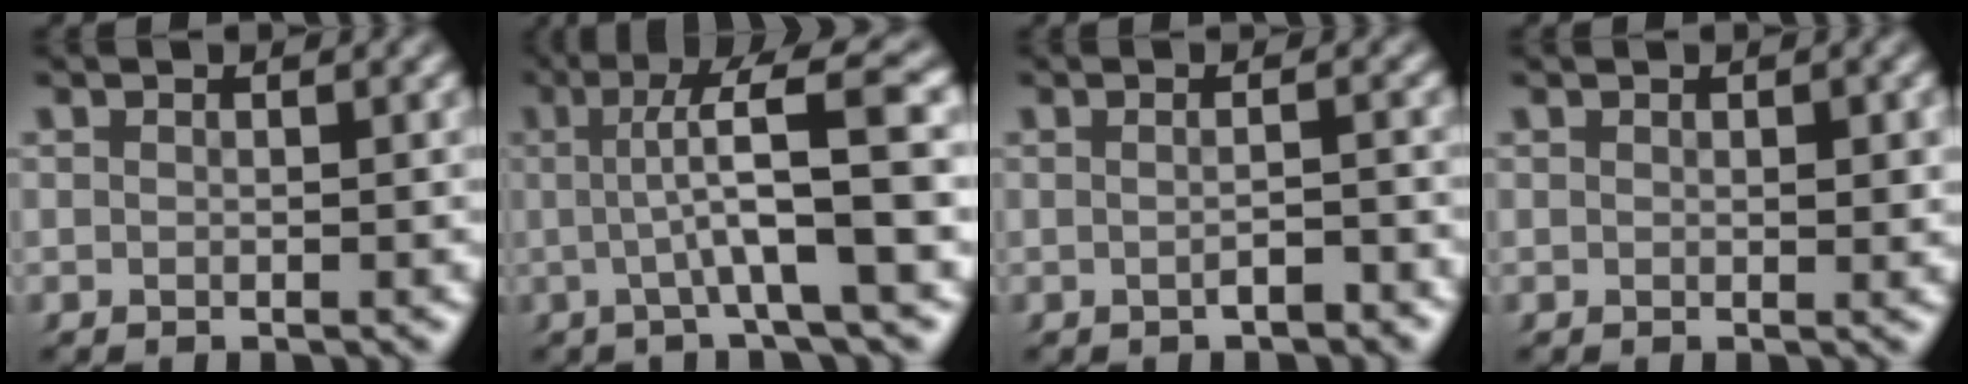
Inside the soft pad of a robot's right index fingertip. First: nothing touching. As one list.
[{"total": 6.6, "force": [1.3, 0.8, 6.5], "torque": [-0.092, 0.020, 0.013]}, {"total": 1.7, "force": [-1.3, 0.2, 1.1], "torque": [-0.015, 0.001, -0.025]}, {"total": 0.7, "force": [0.2, 0.3, 0.6], "torque": [-0.009, -0.009, 0.009]}]